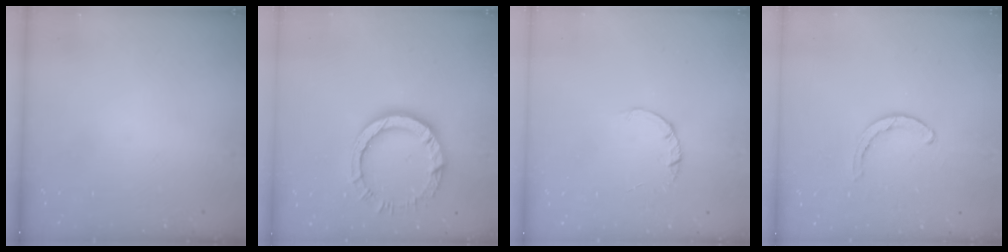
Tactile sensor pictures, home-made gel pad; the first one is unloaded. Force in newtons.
{"total": 10.6, "press": 10.5, "slide": 1.1}
{"total": 1.4, "press": 1.4, "slide": 0.2}
{"total": 2.8, "press": 2.8, "slide": 0.2}